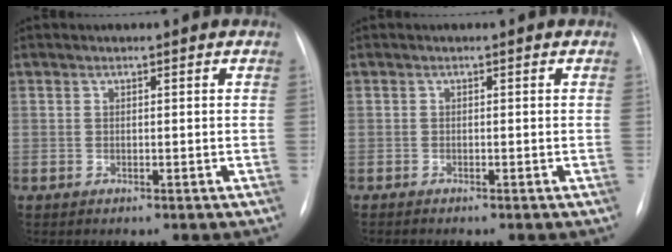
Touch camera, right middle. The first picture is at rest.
{"total": 1.0, "force": [-0.9, 0.1, 0.5], "torque": [-0.009, -0.002, -0.013]}